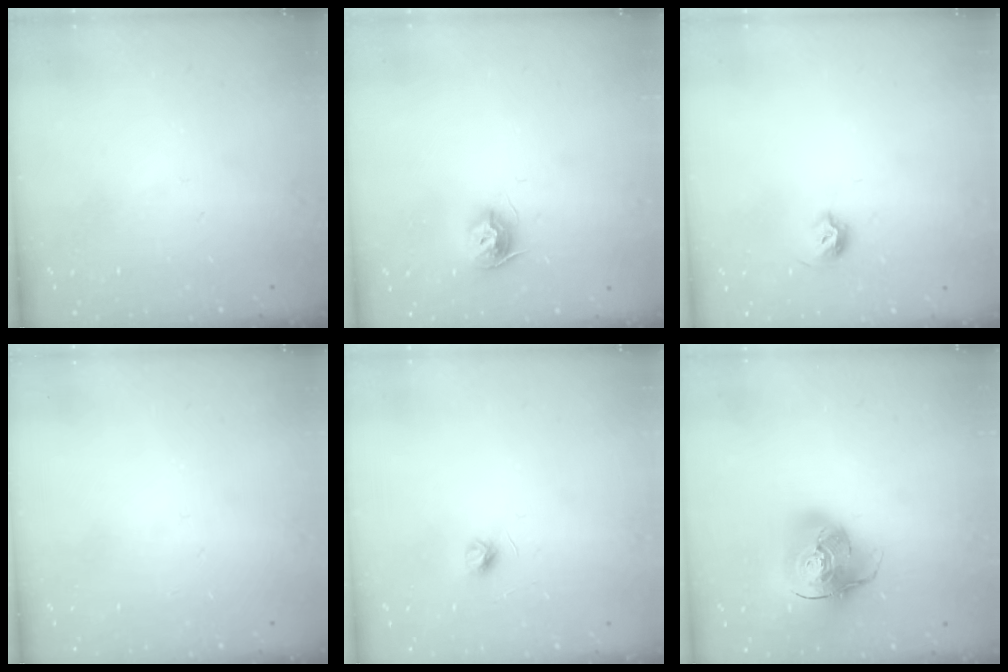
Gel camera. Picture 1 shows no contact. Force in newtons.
{"total": 8.8, "press": 8.8, "slide": 0.4}
{"total": 5.6, "press": 5.5, "slide": 1.3}
{"total": 0.0}
{"total": 4.1, "press": 4.0, "slide": 0.4}
{"total": 15.6, "press": 15.4, "slide": 2.2}